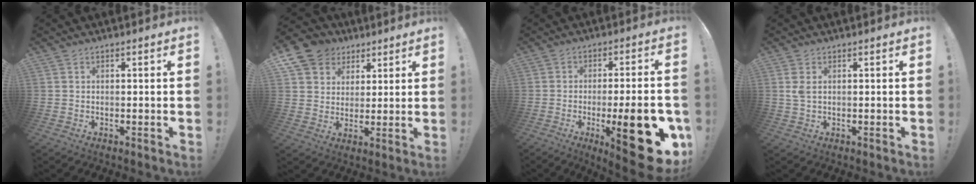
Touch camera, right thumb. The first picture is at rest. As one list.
[{"total": 10.0, "force": [5.1, 8.2, 2.4], "torque": [-0.037, -0.034, 0.104]}, {"total": 20.8, "force": [-6.6, 5.0, 19.0], "torque": [-0.257, 0.025, -0.085]}, {"total": 2.5, "force": [0.8, 0.9, 2.1], "torque": [-0.043, 0.001, 0.015]}]